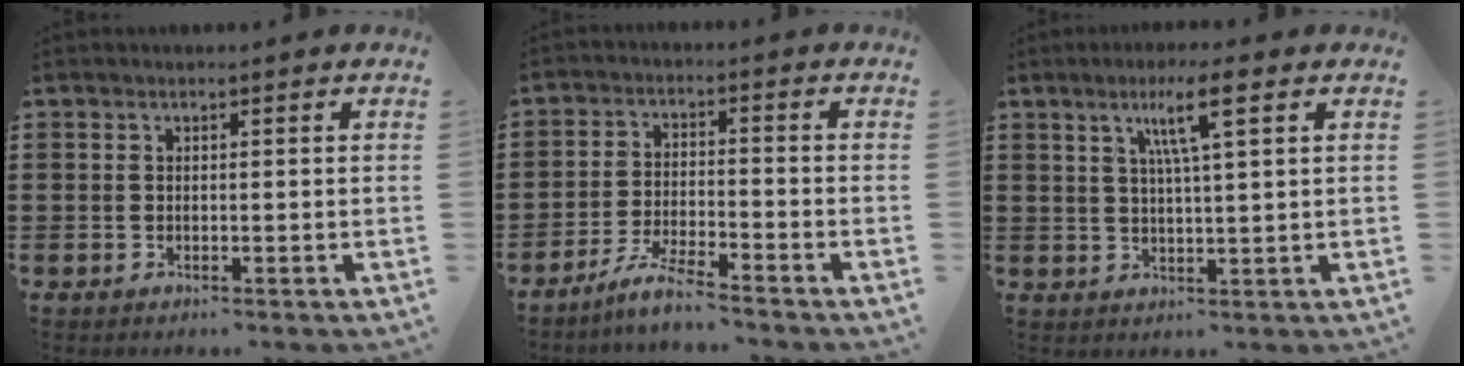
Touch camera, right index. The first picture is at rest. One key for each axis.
{"total": 5.0, "fx": -4.5, "fy": -0.1, "fz": 2.1, "tx": -0.050, "ty": -0.008, "tz": -0.089}
{"total": 6.2, "fx": 2.7, "fy": -0.3, "fz": 5.5, "tx": -0.116, "ty": -0.001, "tz": 0.042}